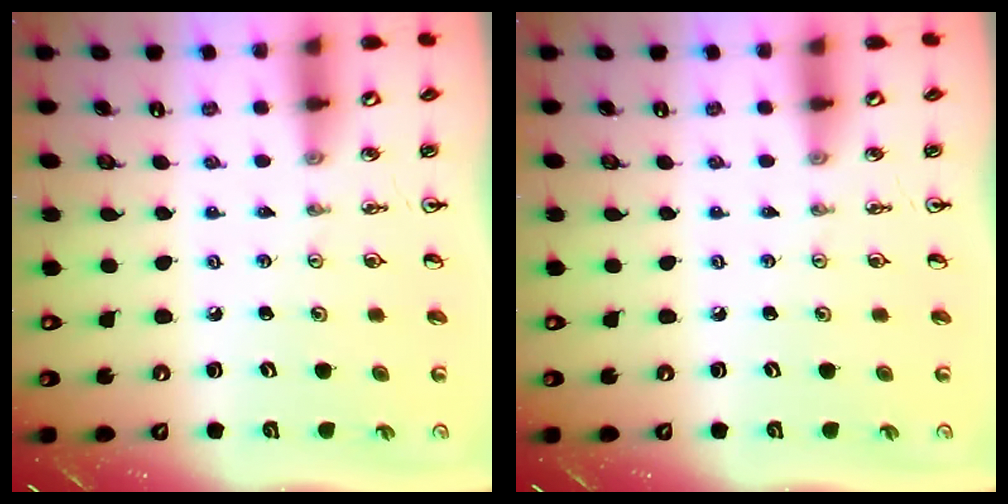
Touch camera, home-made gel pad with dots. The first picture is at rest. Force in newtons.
{"total": 0.0}